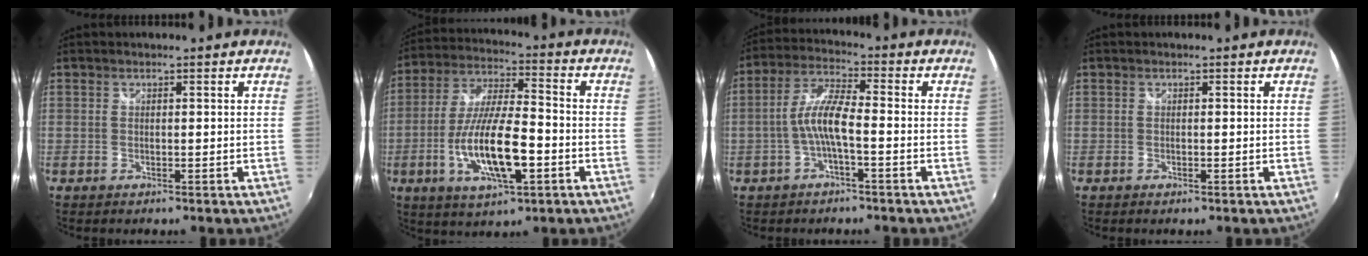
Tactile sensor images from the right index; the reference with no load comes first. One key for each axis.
{"total": 15.5, "fx": -4.9, "fy": 4.5, "fz": 14.0, "tx": -0.286, "ty": -0.013, "tz": -0.087}
{"total": 6.8, "fx": -2.0, "fy": 1.2, "fz": 6.4, "tx": -0.140, "ty": 0.013, "tz": -0.038}
{"total": 0.0}